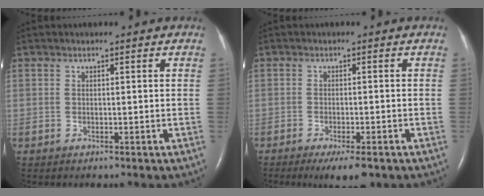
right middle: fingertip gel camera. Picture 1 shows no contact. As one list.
[{"total": 5.1, "force": [-3.5, 1.1, 3.6], "torque": [-0.051, -0.010, -0.047]}]